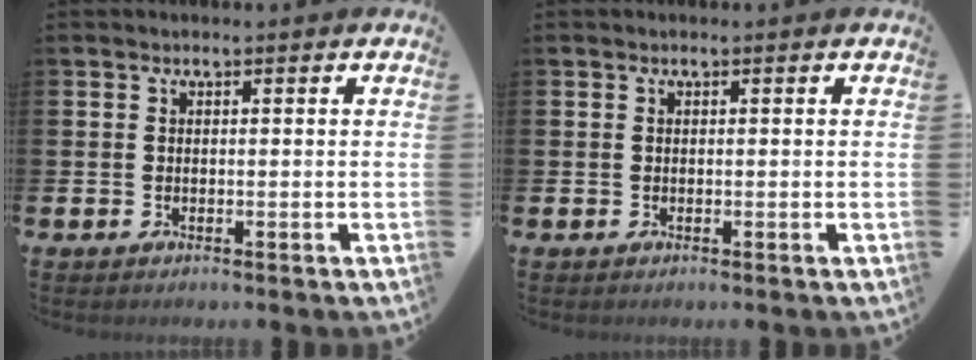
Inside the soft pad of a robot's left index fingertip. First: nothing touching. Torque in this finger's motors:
{"motor_torque": [0.01, 0.00, 0.00, 0.00]}